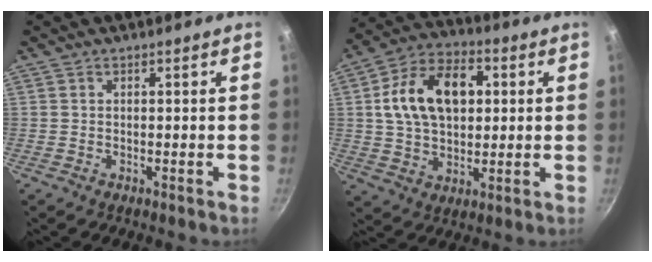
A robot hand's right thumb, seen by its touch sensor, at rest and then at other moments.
{"total": 16.5, "force": [3.2, 11.0, 11.9], "torque": [-0.178, 0.016, 0.043]}